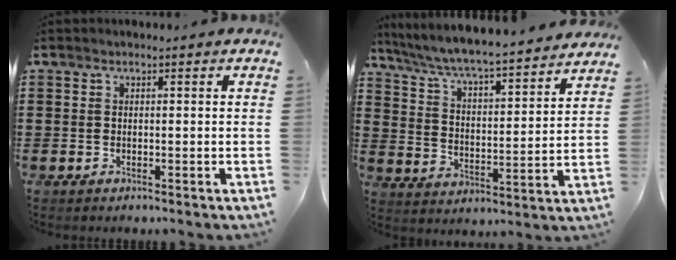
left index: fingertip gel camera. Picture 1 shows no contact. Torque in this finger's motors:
{"motor_torque": [2.14, 0.00, 0.38, 0.21]}